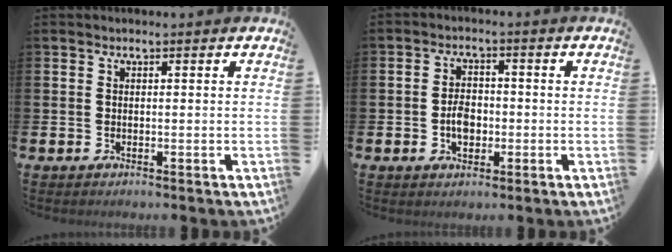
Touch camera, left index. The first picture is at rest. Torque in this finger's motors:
{"motor_torque": [0.43, 0.38, 0.13, 0.07]}